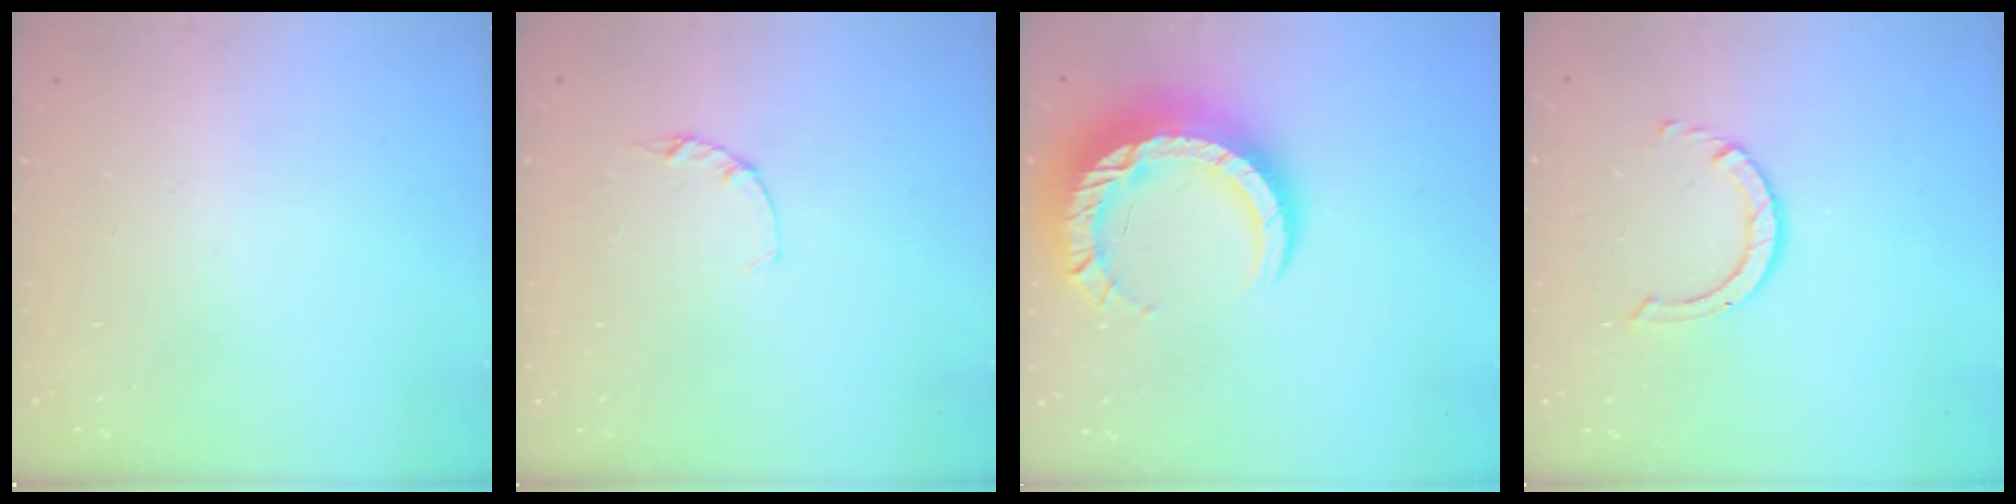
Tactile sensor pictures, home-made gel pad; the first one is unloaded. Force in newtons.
{"total": 1.2, "press": 1.1, "slide": 0.3}
{"total": 15.7, "press": 15.6, "slide": 1.4}
{"total": 3.2, "press": 3.1, "slide": 0.4}